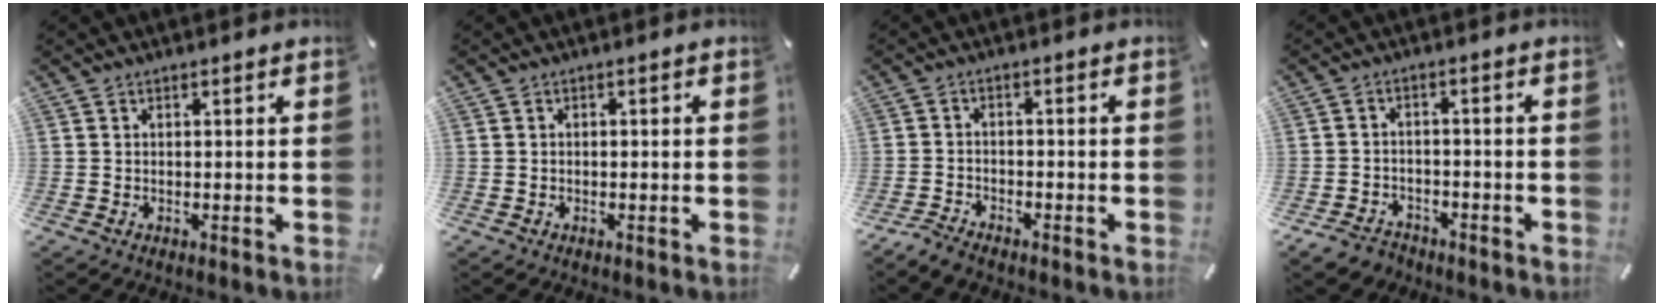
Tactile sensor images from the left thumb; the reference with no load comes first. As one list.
[{"total": 0.7, "force": [-0.5, 0.3, 0.4], "torque": [-0.008, 0.000, -0.009]}, {"total": 3.1, "force": [-2.9, 0.8, 0.8], "torque": [-0.027, 0.012, -0.060]}, {"total": 4.6, "force": [-3.5, 2.6, 1.2], "torque": [-0.028, 0.018, -0.070]}]